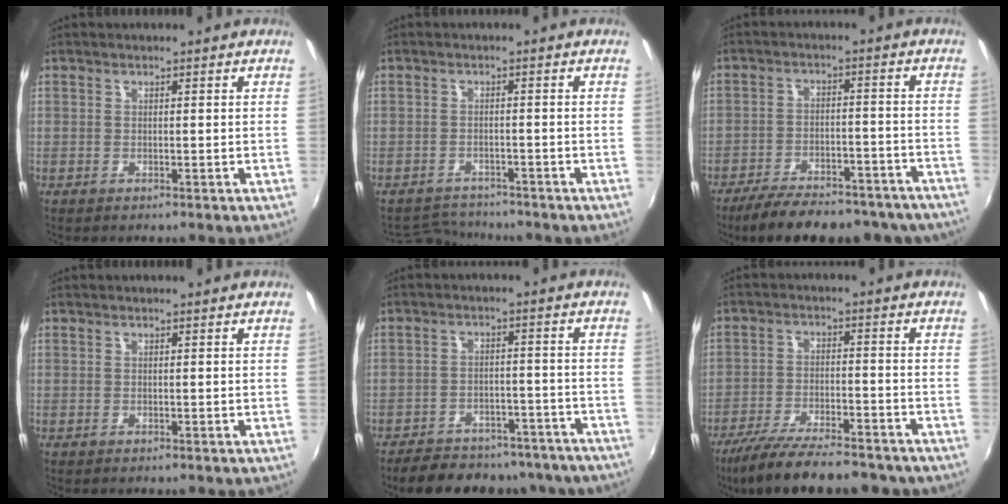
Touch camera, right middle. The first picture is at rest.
{"total": 4.5, "force": [-4.4, 1.0, -0.2], "torque": [-0.015, 0.004, -0.076]}
{"total": 22.0, "force": [-18.6, 6.8, 9.4], "torque": [-0.172, -0.001, -0.238]}
{"total": 0.0}
{"total": 21.1, "force": [-18.0, 8.2, 7.5], "torque": [-0.151, 0.024, -0.211]}
{"total": 18.4, "force": [-15.1, 4.6, 9.4], "torque": [-0.180, -0.037, -0.226]}